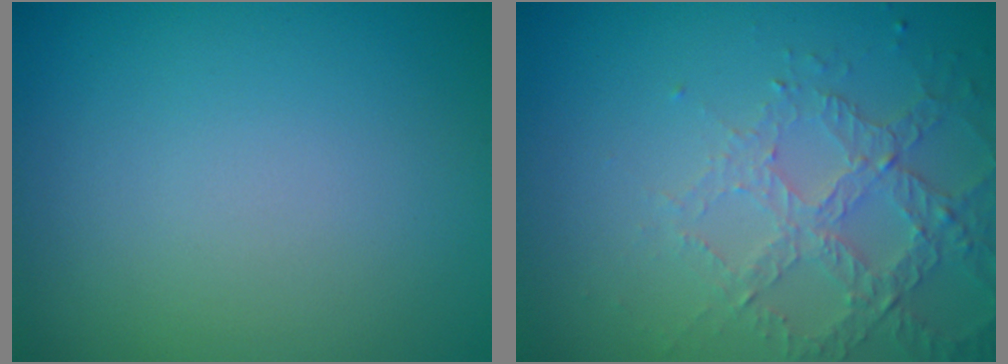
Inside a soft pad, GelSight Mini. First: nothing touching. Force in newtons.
{"total": 3.4, "press": 3.3, "slide": 0.8}